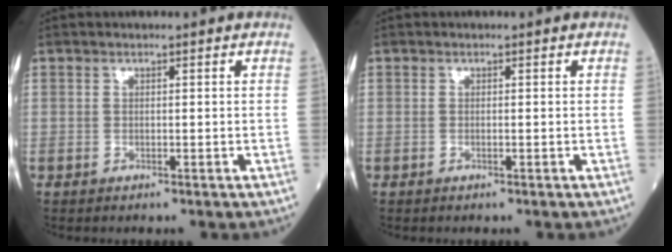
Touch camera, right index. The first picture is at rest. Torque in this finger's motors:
{"motor_torque": [0.07, 0.03, 0.03, -0.01]}